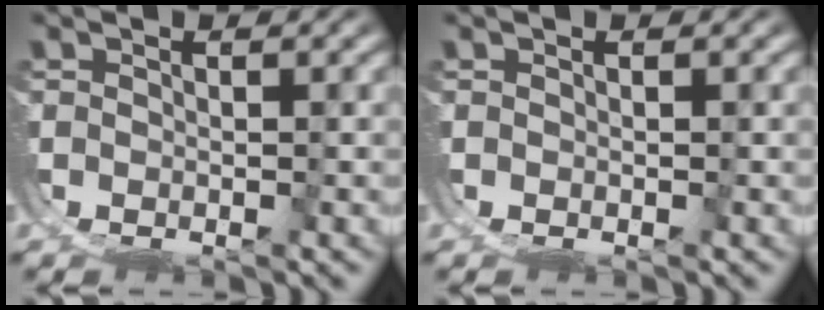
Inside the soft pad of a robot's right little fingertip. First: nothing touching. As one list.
[{"total": 0.0}]